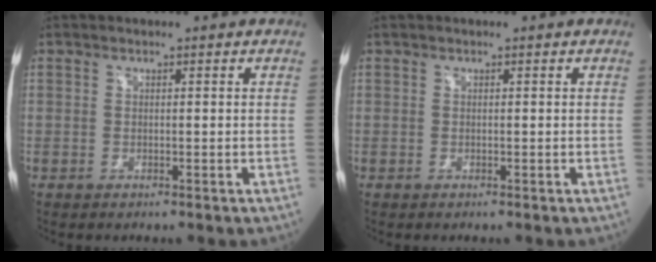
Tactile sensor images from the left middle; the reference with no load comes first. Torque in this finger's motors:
{"motor_torque": [0.05, -0.24, -0.14, -0.01]}